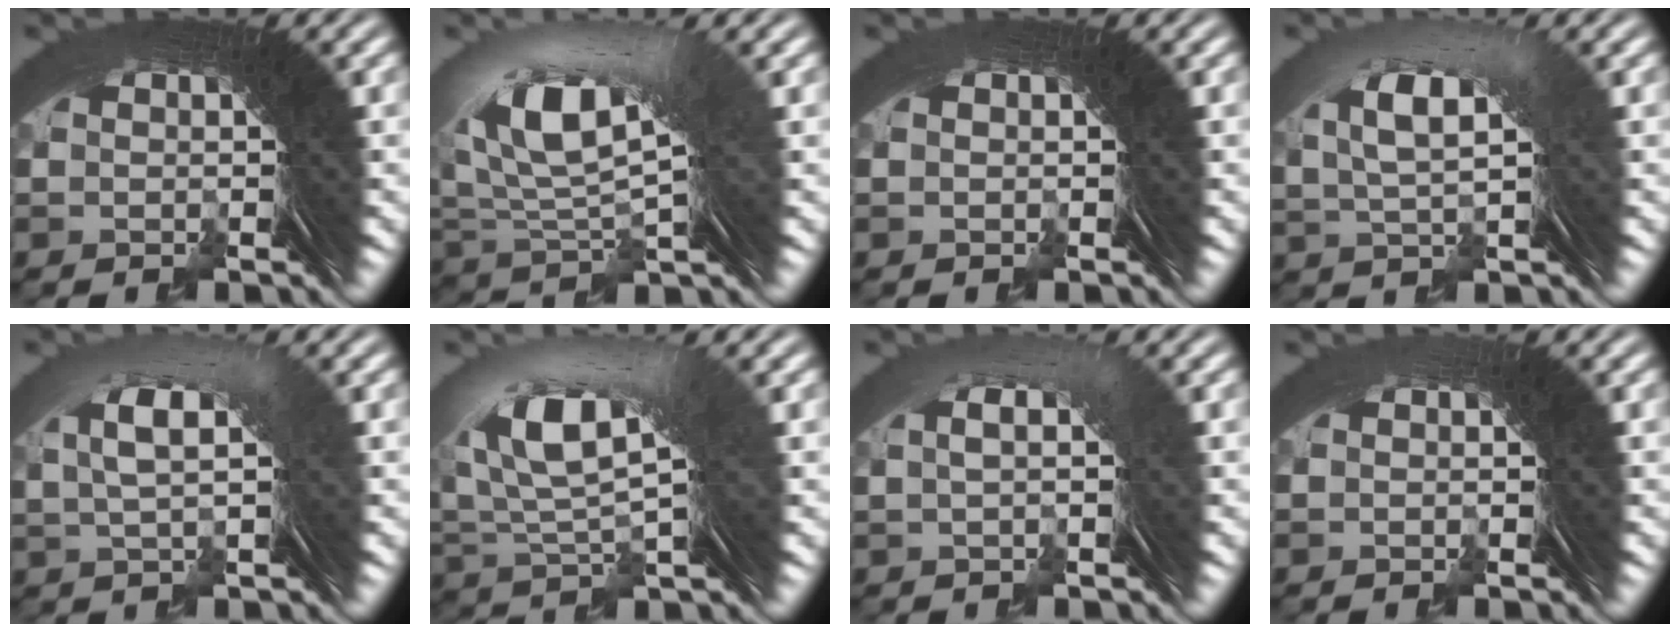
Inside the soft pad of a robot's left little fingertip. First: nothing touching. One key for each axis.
{"total": 6.6, "fx": 2.2, "fy": 2.5, "fz": 5.6, "tx": -0.115, "ty": 0.003, "tz": 0.046}
{"total": 0.0}
{"total": 3.2, "fx": 1.1, "fy": 0.5, "fz": 2.9, "tx": -0.048, "ty": 0.018, "tz": 0.017}
{"total": 2.9, "fx": 0.9, "fy": 0.2, "fz": 2.7, "tx": -0.043, "ty": 0.023, "tz": 0.012}
{"total": 5.9, "fx": 2.1, "fy": 2.0, "fz": 5.1, "tx": -0.106, "ty": 0.004, "tz": 0.043}
{"total": 1.2, "fx": 0.1, "fy": -0.6, "fz": 1.1, "tx": -0.012, "ty": 0.024, "tz": 0.000}
{"total": 0.6, "fx": -0.4, "fy": -0.4, "fz": -0.3, "tx": 0.006, "ty": 0.003, "tz": -0.007}